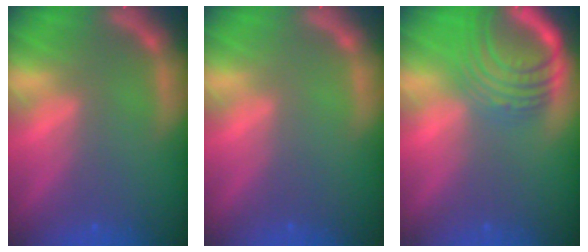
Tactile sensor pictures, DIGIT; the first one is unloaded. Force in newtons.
{"total": 0.0}
{"total": 9.1}